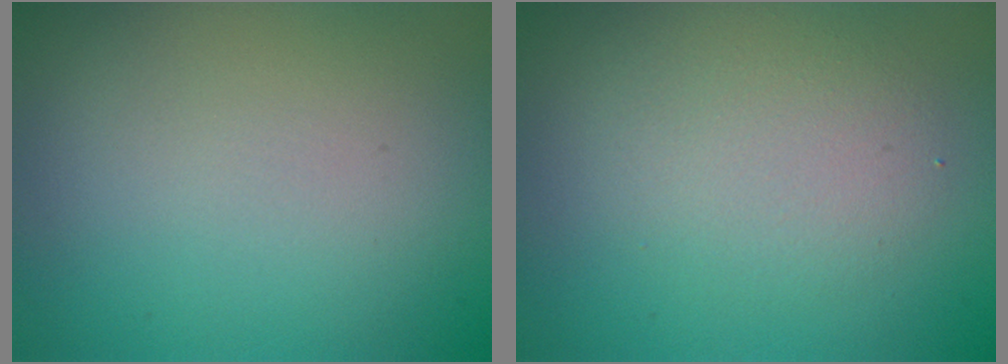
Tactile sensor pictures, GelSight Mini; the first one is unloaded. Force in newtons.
{"total": 3.2, "press": 3.1, "slide": 0.1}